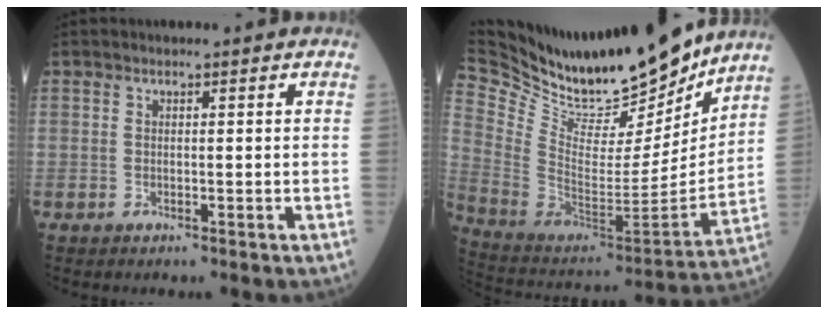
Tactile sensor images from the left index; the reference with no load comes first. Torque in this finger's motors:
{"motor_torque": [0.54, -0.96, 0.10, 0.01]}